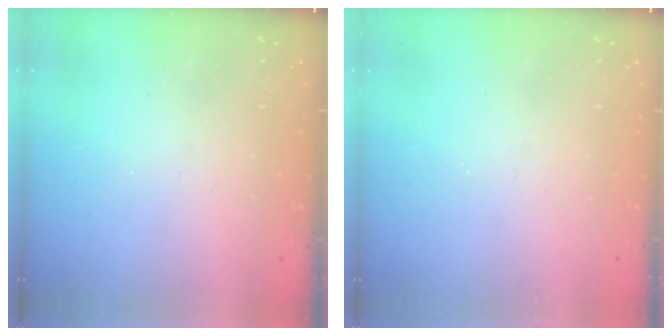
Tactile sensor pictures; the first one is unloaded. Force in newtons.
{"total": 0.0}